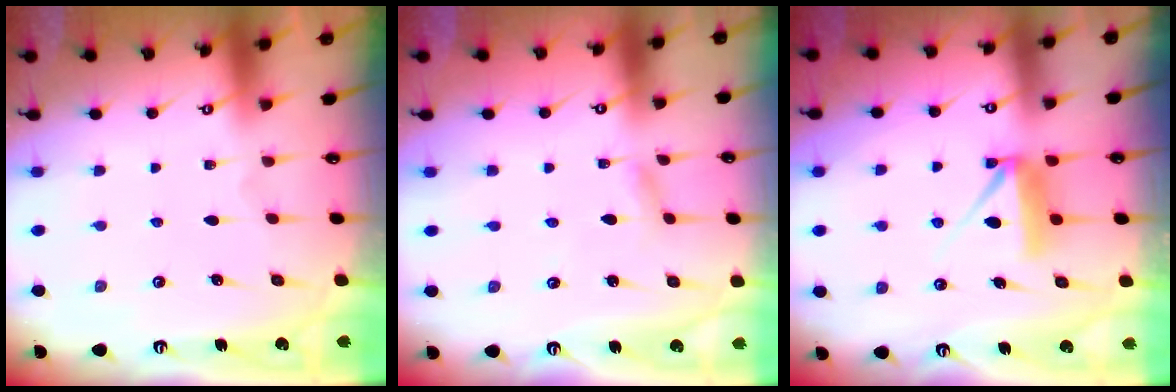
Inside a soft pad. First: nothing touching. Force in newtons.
{"total": 2.3, "press": 2.3, "slide": 0.2}
{"total": 7.7, "press": 7.7, "slide": 0.4}